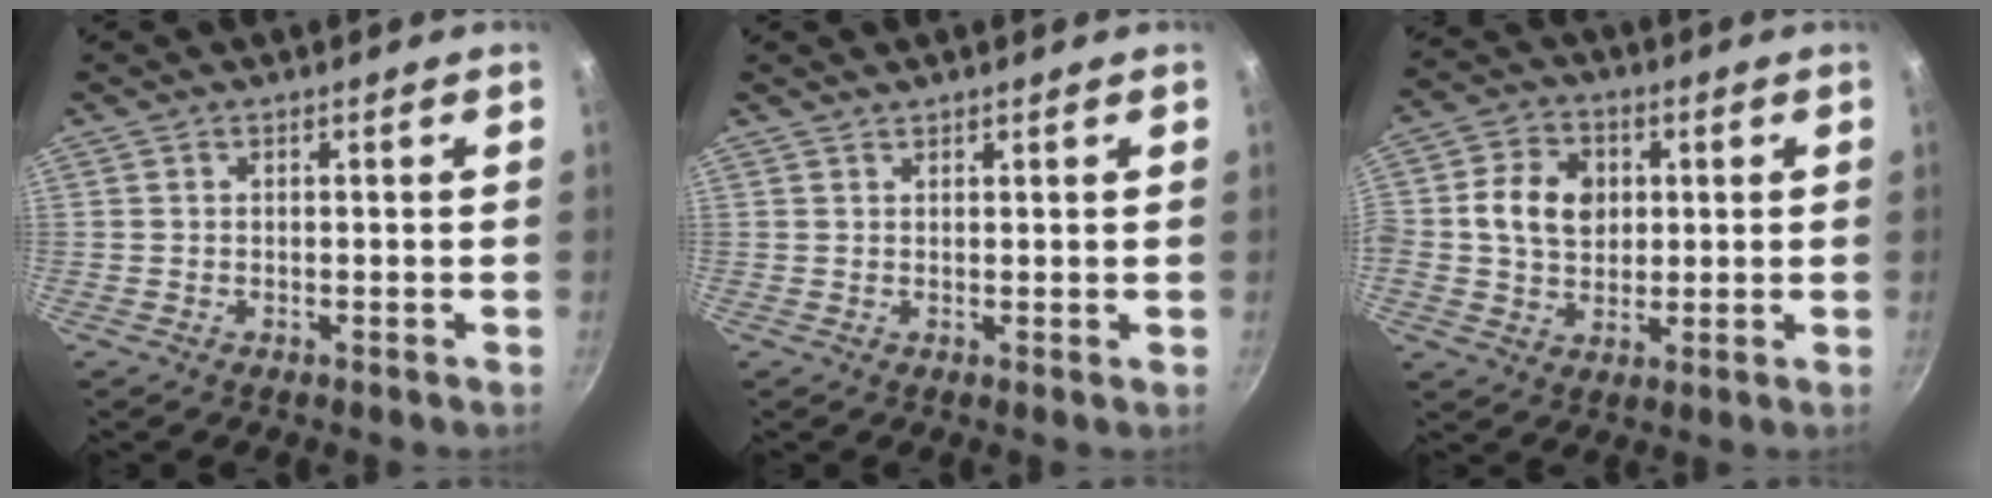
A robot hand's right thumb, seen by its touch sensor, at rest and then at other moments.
{"total": 1.1, "force": [1.0, 0.3, 0.1], "torque": [0.002, -0.006, 0.015]}
{"total": 10.0, "force": [1.4, 8.0, 5.9], "torque": [-0.082, 0.004, 0.012]}